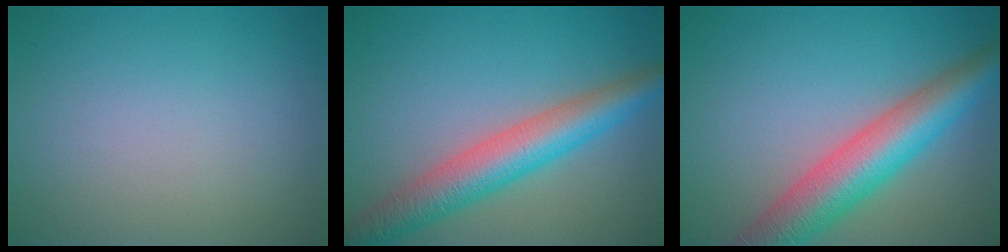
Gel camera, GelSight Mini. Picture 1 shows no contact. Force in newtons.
{"total": 6.5, "press": 6.5, "slide": 0.1}
{"total": 8.0, "press": 8.0, "slide": 0.3}